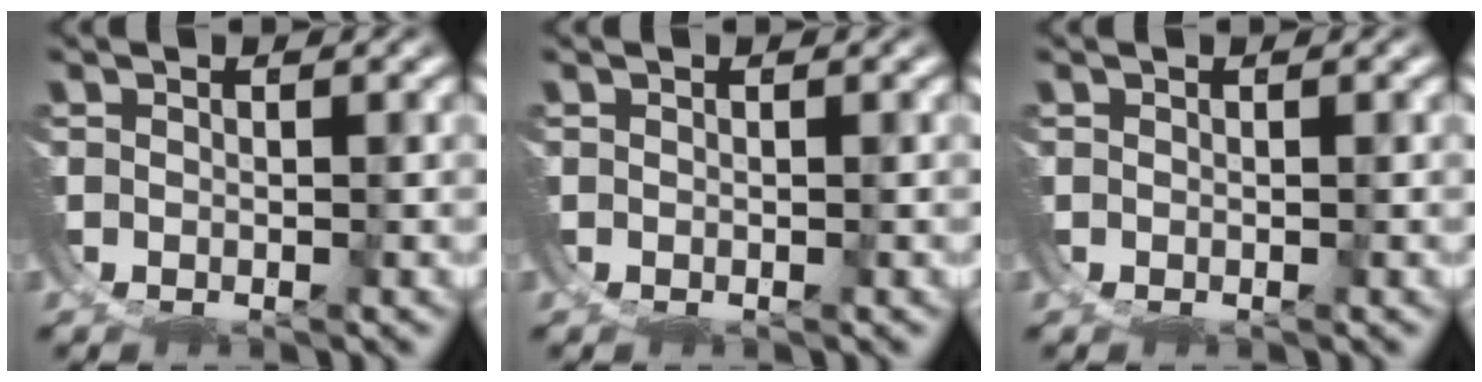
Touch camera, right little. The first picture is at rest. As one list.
[{"total": 0.0}, {"total": 0.0}]